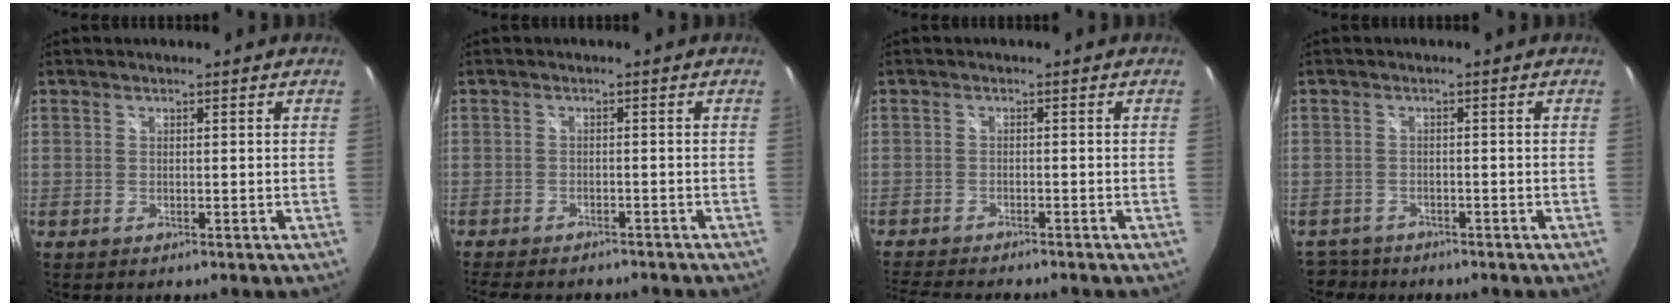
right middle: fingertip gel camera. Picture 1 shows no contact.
{"total": 9.7, "force": [-8.4, 2.8, 4.1], "torque": [-0.093, -0.021, -0.124]}
{"total": 8.0, "force": [-7.3, 1.0, 3.1], "torque": [-0.081, -0.021, -0.121]}
{"total": 5.5, "force": [-4.7, 2.9, 0.8], "torque": [-0.035, -0.007, -0.080]}